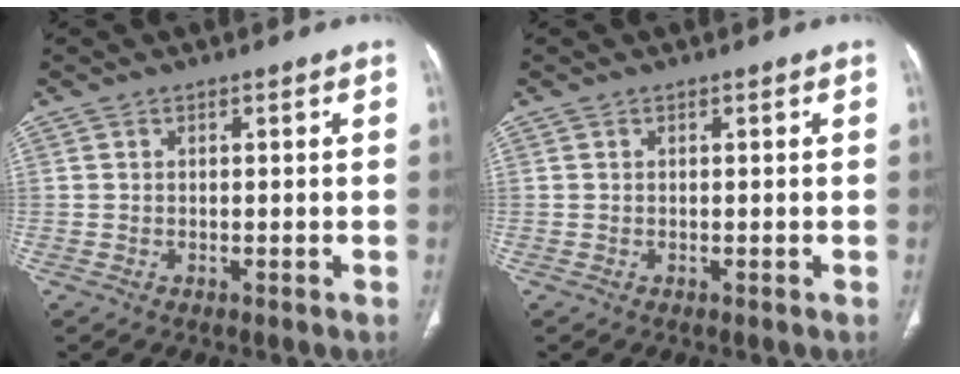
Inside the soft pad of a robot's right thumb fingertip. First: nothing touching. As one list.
[{"total": 0.0}]